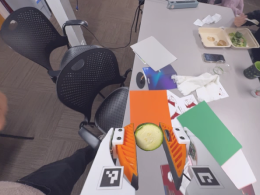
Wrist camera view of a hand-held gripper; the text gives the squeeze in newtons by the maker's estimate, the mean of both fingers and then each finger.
{"total": 9.0, "left": 8.5, "right": 9.4}